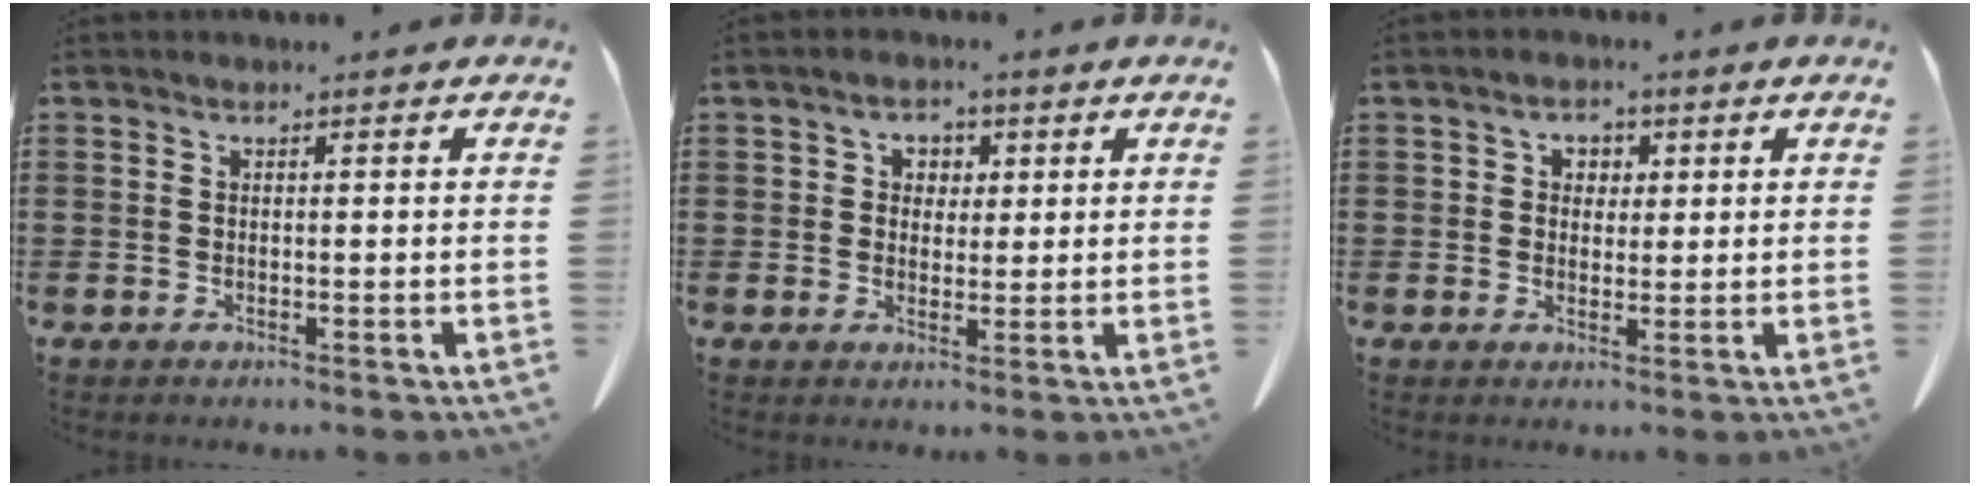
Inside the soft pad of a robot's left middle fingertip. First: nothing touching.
{"total": 2.8, "force": [0.9, 2.5, 0.8], "torque": [-0.020, 0.008, 0.012]}
{"total": 2.5, "force": [0.8, 2.2, 0.9], "torque": [-0.020, 0.007, 0.009]}